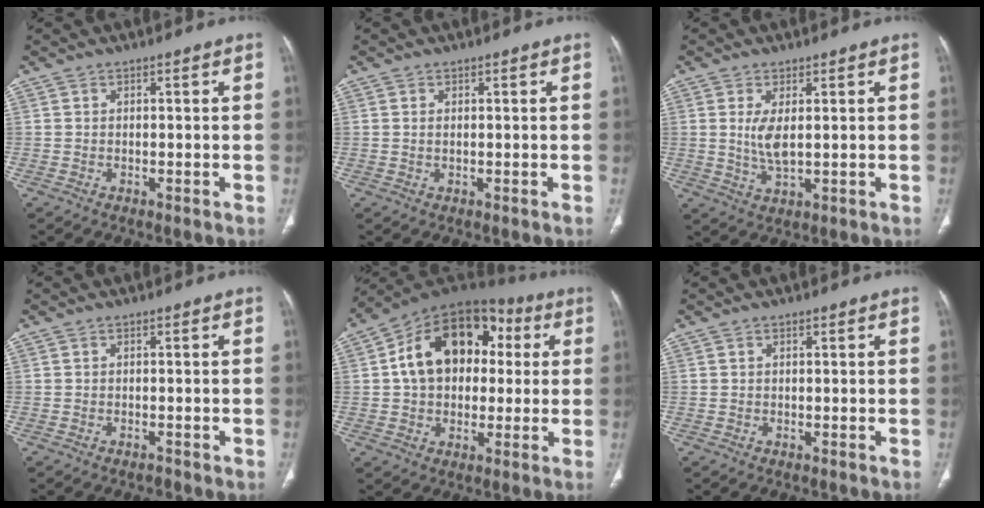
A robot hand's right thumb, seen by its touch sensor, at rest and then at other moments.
{"total": 0.5, "force": [0.1, 0.2, 0.5], "torque": [-0.016, 0.002, 0.004]}
{"total": 4.7, "force": [0.8, 1.7, 4.3], "torque": [-0.094, -0.015, 0.024]}
{"total": 0.6, "force": [-0.5, 0.3, 0.2], "torque": [-0.004, 0.001, -0.008]}
{"total": 19.5, "force": [2.9, 13.8, 13.4], "torque": [-0.186, 0.034, 0.039]}
{"total": 0.0}